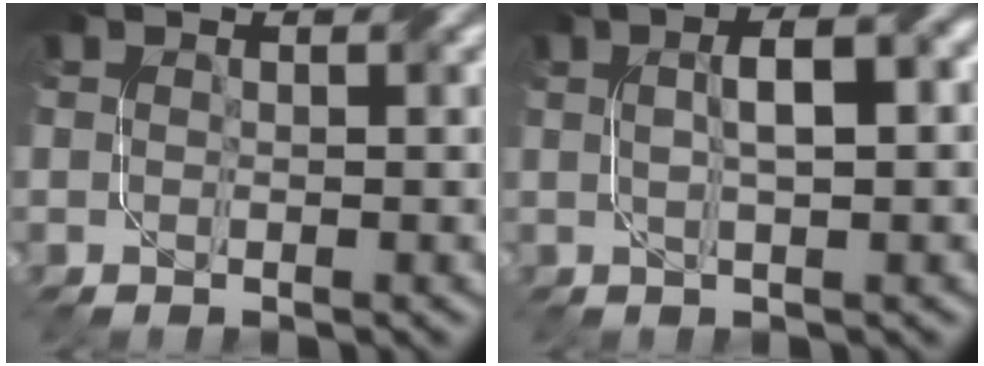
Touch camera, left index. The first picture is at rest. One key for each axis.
{"total": 4.3, "fx": 0.7, "fy": 1.0, "fz": 4.1, "tx": -0.067, "ty": 0.015, "tz": 0.012}